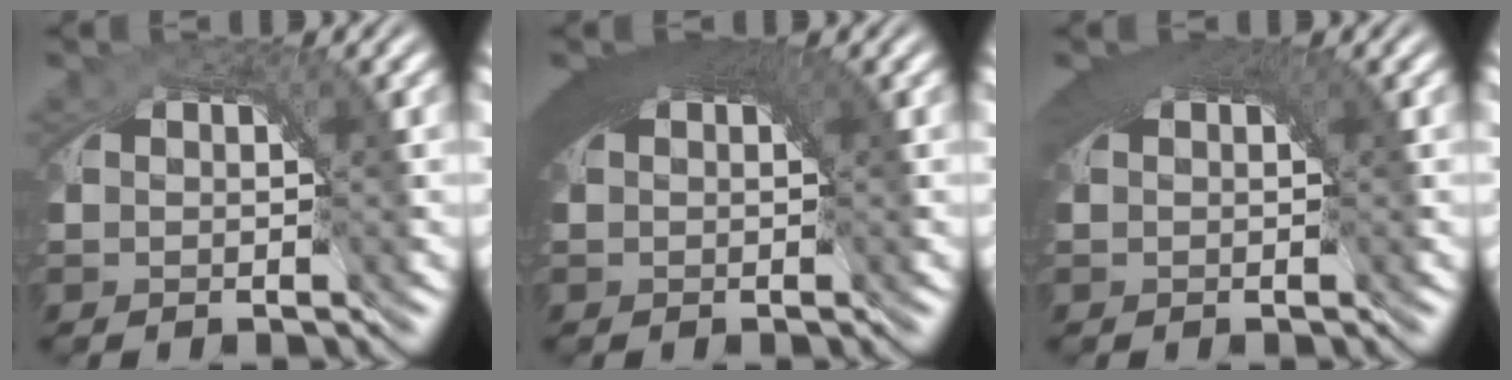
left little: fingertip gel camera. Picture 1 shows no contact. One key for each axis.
{"total": 5.9, "fx": 1.7, "fy": 2.1, "fz": 5.2, "tx": -0.064, "ty": 0.015, "tz": 0.019}
{"total": 3.5, "fx": 1.2, "fy": 1.1, "fz": 3.1, "tx": -0.035, "ty": 0.006, "tz": 0.015}